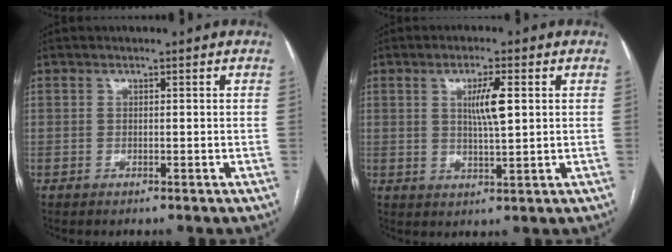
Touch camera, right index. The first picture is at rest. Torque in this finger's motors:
{"motor_torque": [0.46, 0.16, 0.19, 0.07]}